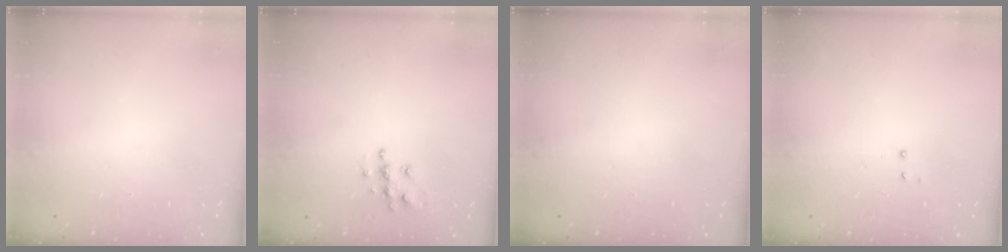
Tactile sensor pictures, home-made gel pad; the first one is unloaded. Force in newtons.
{"total": 7.7, "press": 7.7, "slide": 0.3}
{"total": 0.0}
{"total": 2.9, "press": 2.8, "slide": 0.6}